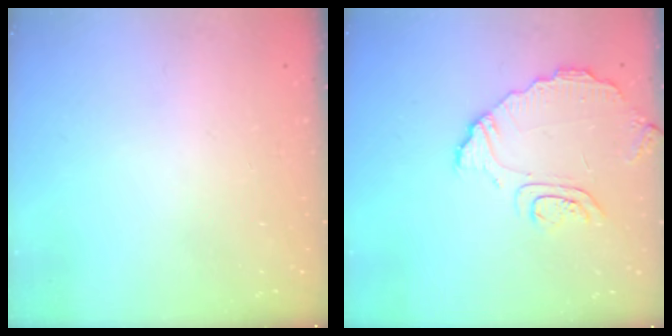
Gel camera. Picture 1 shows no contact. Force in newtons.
{"total": 9.2, "press": 9.1, "slide": 1.0}